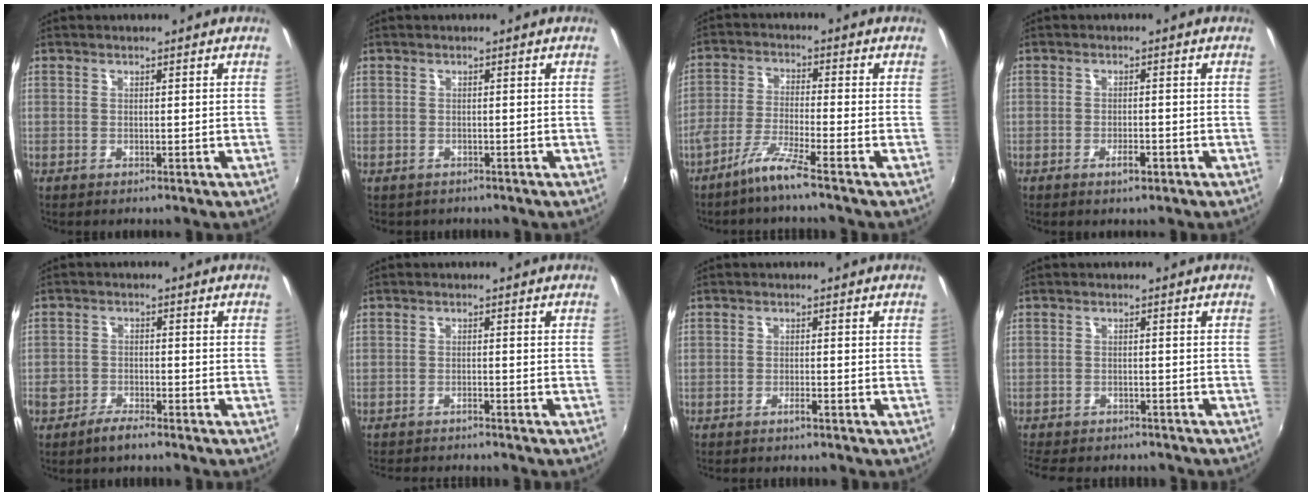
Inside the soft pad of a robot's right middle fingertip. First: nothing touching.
{"total": 1.3, "force": [-0.7, 1.0, 0.1], "torque": [-0.005, 0.001, -0.008]}
{"total": 5.9, "force": [-4.2, -0.6, 4.0], "torque": [-0.092, -0.002, -0.086]}
{"total": 2.4, "force": [-1.5, 0.8, 1.7], "torque": [-0.033, -0.001, -0.023]}
{"total": 3.9, "force": [-3.2, 1.2, 1.9], "torque": [-0.054, -0.006, -0.068]}
{"total": 5.0, "force": [-4.8, 0.5, 1.6], "torque": [-0.041, -0.011, -0.075]}
{"total": 1.3, "force": [-1.2, 0.0, 0.6], "torque": [-0.016, 0.002, -0.023]}
{"total": 9.8, "force": [-8.6, 3.1, 3.6], "torque": [-0.093, -0.020, -0.131]}